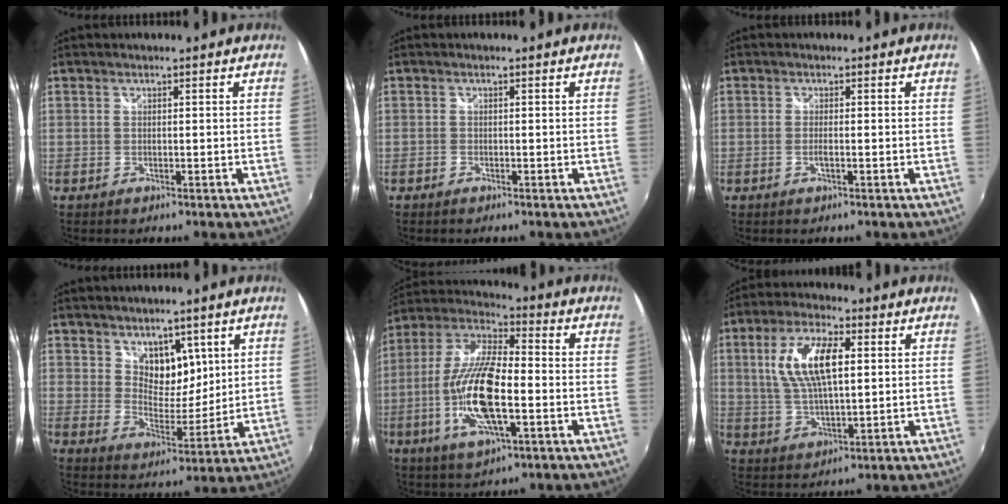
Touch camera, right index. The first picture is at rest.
{"total": 0.7, "force": [-0.6, 0.4, 0.1], "torque": [-0.005, -0.002, -0.015]}
{"total": 1.5, "force": [-0.4, 0.2, 1.4], "torque": [-0.029, -0.002, -0.008]}
{"total": 7.9, "force": [4.3, 5.3, 3.9], "torque": [-0.050, -0.008, 0.078]}
{"total": 17.2, "force": [-4.2, 5.6, 15.7], "torque": [-0.321, -0.009, -0.082]}
{"total": 12.0, "force": [2.7, 5.0, 10.6], "torque": [-0.208, 0.011, 0.054]}